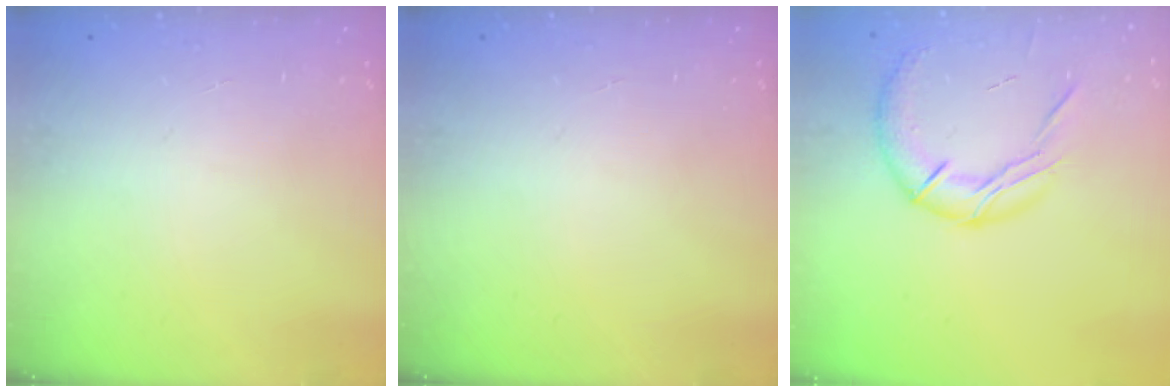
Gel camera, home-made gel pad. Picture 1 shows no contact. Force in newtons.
{"total": 0.0}
{"total": 12.1, "press": 12.0, "slide": 1.1}